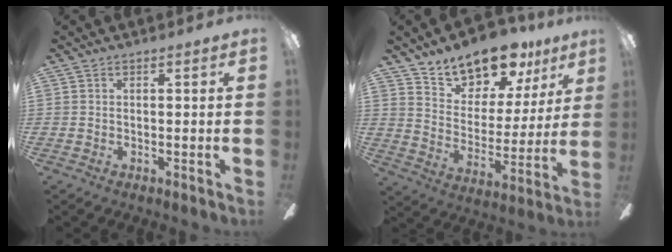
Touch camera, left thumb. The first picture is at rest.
{"total": 14.7, "force": [12.7, 6.1, 4.1], "torque": [-0.073, -0.096, 0.229]}